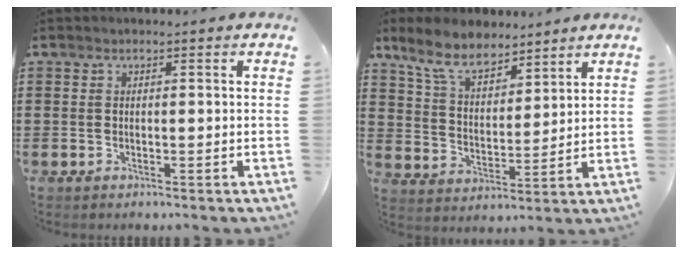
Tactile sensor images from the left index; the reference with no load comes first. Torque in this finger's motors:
{"motor_torque": [0.10, -0.12, 0.05, 0.01]}